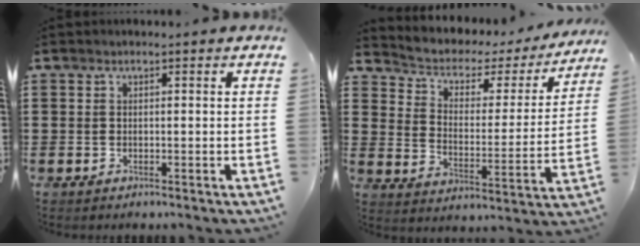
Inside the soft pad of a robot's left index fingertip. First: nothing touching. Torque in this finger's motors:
{"motor_torque": [2.14, 0.00, -0.53, -0.21]}